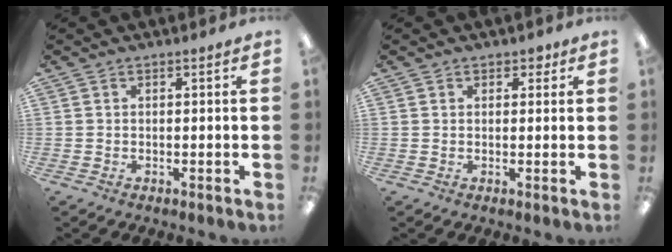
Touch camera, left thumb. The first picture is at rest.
{"total": 2.0, "force": [1.2, 1.5, 0.7], "torque": [0.002, -0.002, 0.018]}